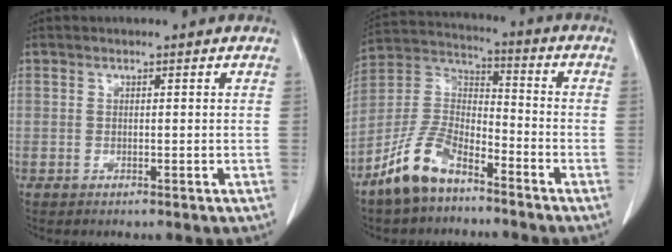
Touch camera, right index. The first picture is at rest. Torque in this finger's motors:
{"motor_torque": [1.04, -1.10, 0.41, 0.12]}